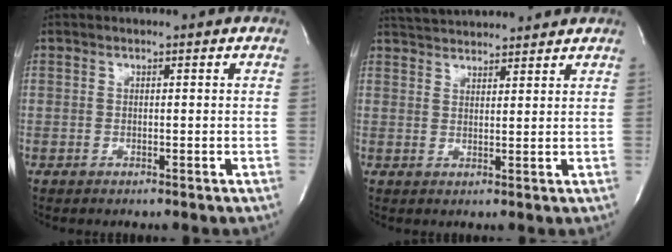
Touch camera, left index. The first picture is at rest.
{"total": 8.6, "force": [8.3, 1.0, 2.2], "torque": [-0.045, 0.031, 0.127]}